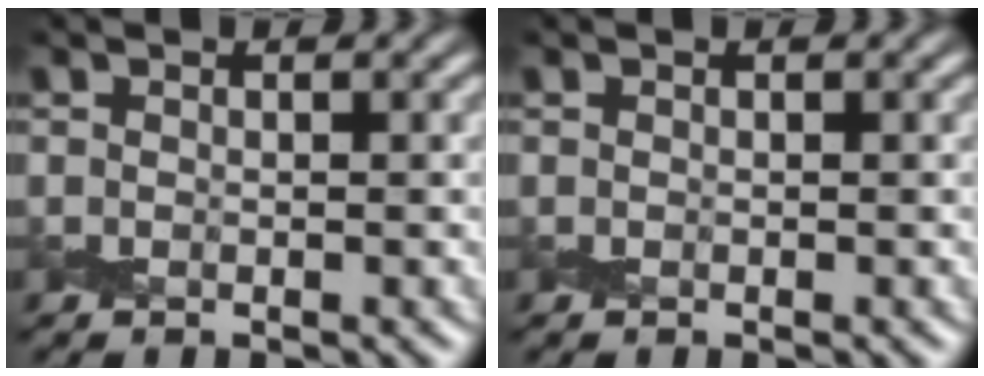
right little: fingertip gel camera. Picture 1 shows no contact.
{"total": 0.0}